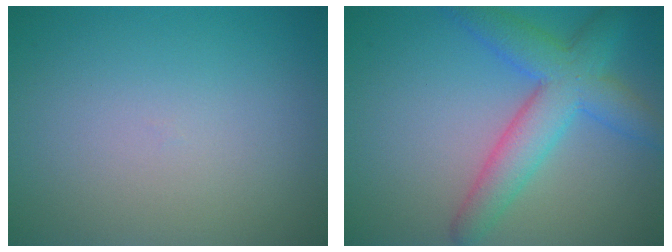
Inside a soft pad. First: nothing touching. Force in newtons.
{"total": 5.9, "press": 5.9, "slide": 0.2}